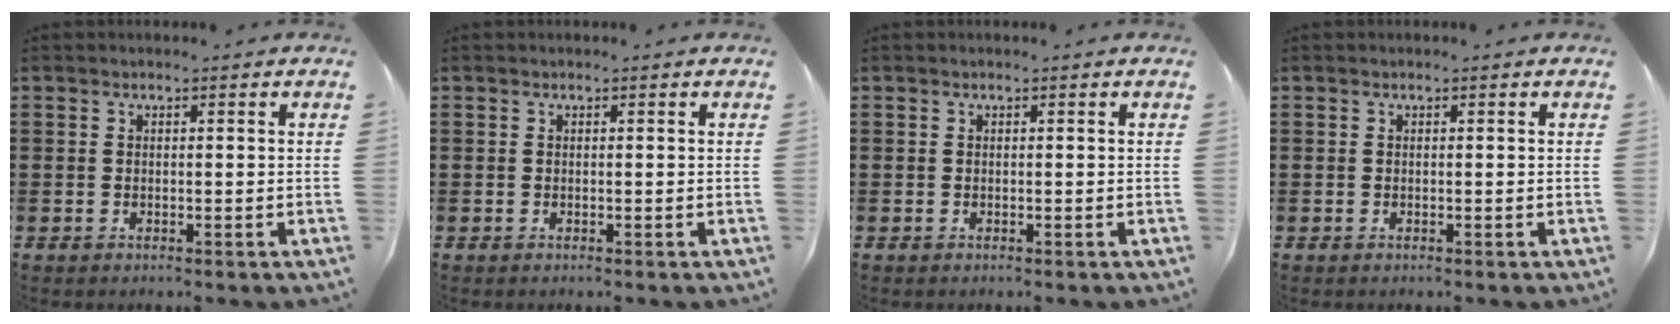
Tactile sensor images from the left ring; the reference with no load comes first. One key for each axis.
{"total": 0.0}
{"total": 0.0}
{"total": 0.0}